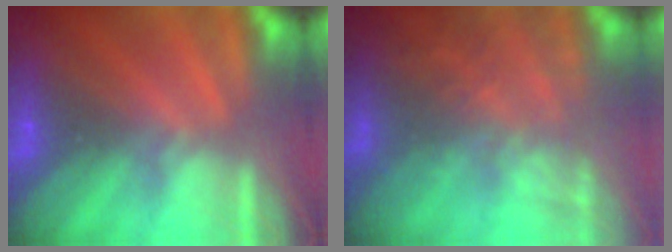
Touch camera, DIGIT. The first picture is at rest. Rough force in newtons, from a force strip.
{"total": 7.7}